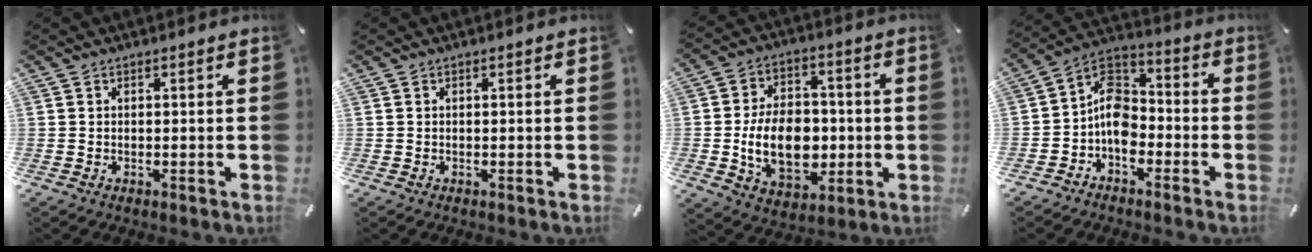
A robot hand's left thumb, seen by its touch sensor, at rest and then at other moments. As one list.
[{"total": 0.0}, {"total": 15.9, "force": [-2.3, 11.1, 11.1], "torque": [-0.201, 0.004, -0.038]}, {"total": 9.4, "force": [-4.0, 6.8, 5.1], "torque": [-0.107, 0.019, -0.075]}]